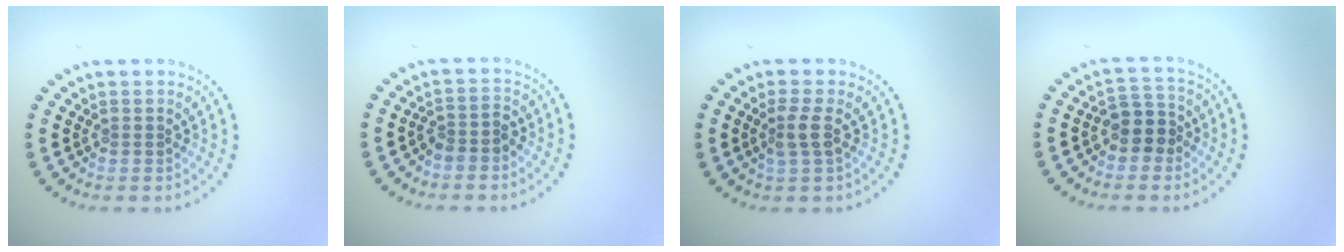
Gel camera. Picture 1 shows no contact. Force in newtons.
{"total": 1.7, "press": 1.3, "slide": 1.0}
{"total": 1.9, "press": 1.5, "slide": 1.2}
{"total": 2.7, "press": 2.5, "slide": 1.2}